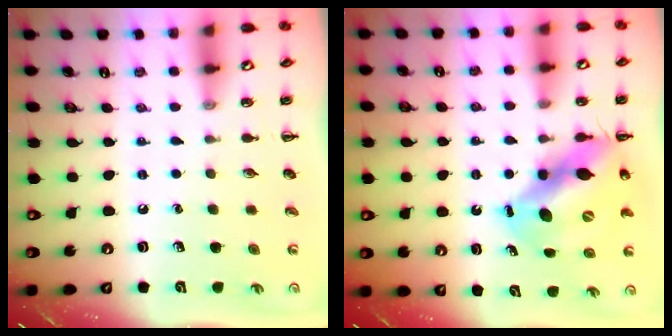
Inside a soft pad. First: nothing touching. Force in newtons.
{"total": 11.8, "press": 11.4, "slide": 3.1}